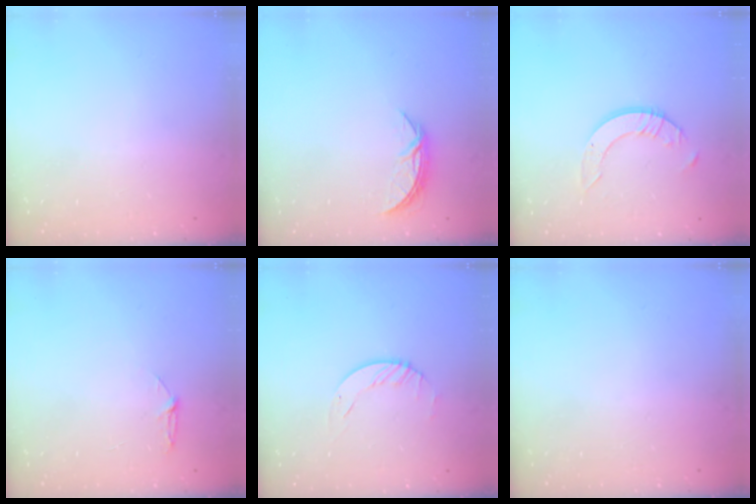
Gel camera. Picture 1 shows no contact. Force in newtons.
{"total": 5.6, "press": 5.6, "slide": 0.5}
{"total": 6.1, "press": 6.1, "slide": 0.6}
{"total": 3.9, "press": 3.9, "slide": 0.5}
{"total": 2.3, "press": 2.3, "slide": 0.3}
{"total": 0.0}